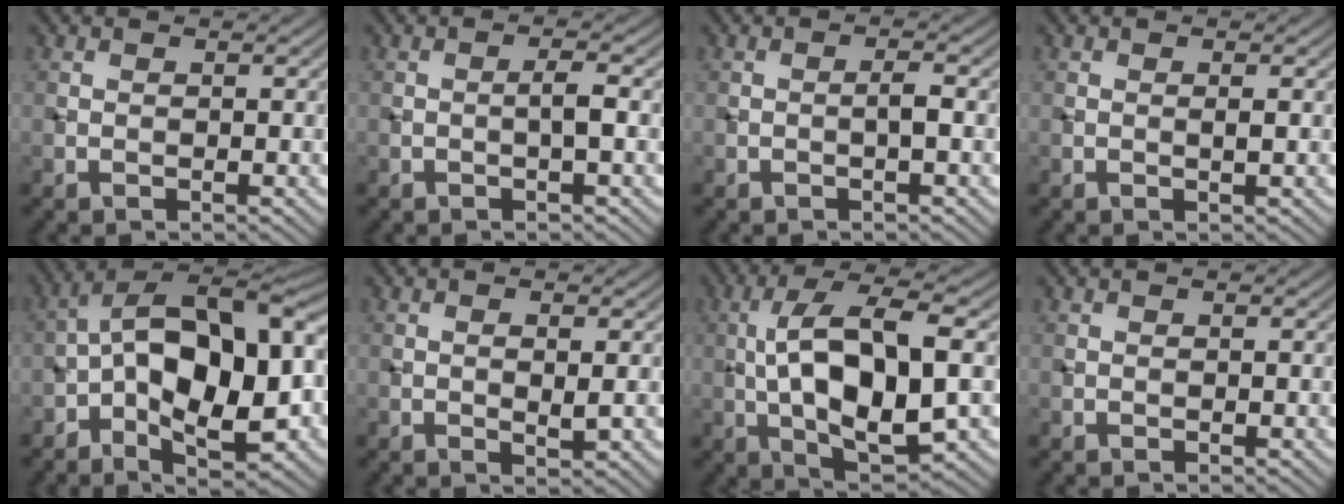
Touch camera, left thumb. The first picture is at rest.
{"total": 1.6, "force": [-0.3, 0.0, 1.6], "torque": [-0.032, 0.004, -0.010]}
{"total": 1.3, "force": [-0.4, 0.0, 1.2], "torque": [-0.024, 0.004, -0.010]}
{"total": 0.7, "force": [0.0, -0.1, 0.7], "torque": [-0.016, -0.001, -0.001]}
{"total": 15.0, "force": [-2.0, 8.0, 12.5], "torque": [-0.209, 0.016, -0.047]}
{"total": 2.0, "force": [-0.1, 0.5, 1.9], "torque": [-0.037, -0.005, -0.001]}
{"total": 12.7, "force": [0.2, 4.9, 11.7], "torque": [-0.228, 0.006, 0.007]}
{"total": 0.0}